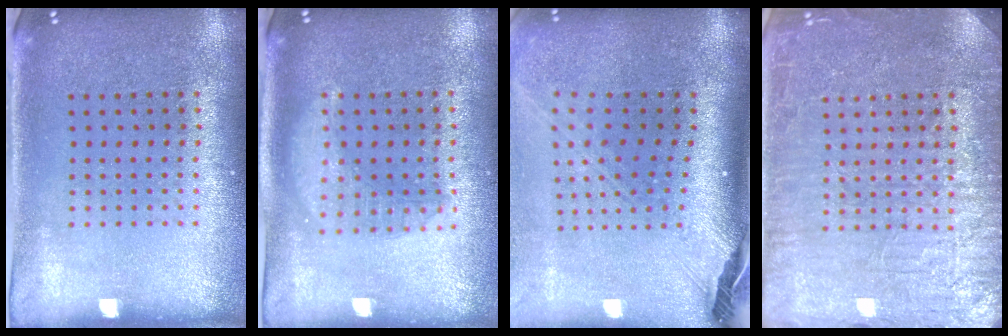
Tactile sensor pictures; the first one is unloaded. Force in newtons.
{"total": 1.4, "press": 1.3, "slide": 0.5}
{"total": 2.8, "press": 2.0, "slide": 2.0}
{"total": 6.7, "press": 6.6, "slide": 1.1}